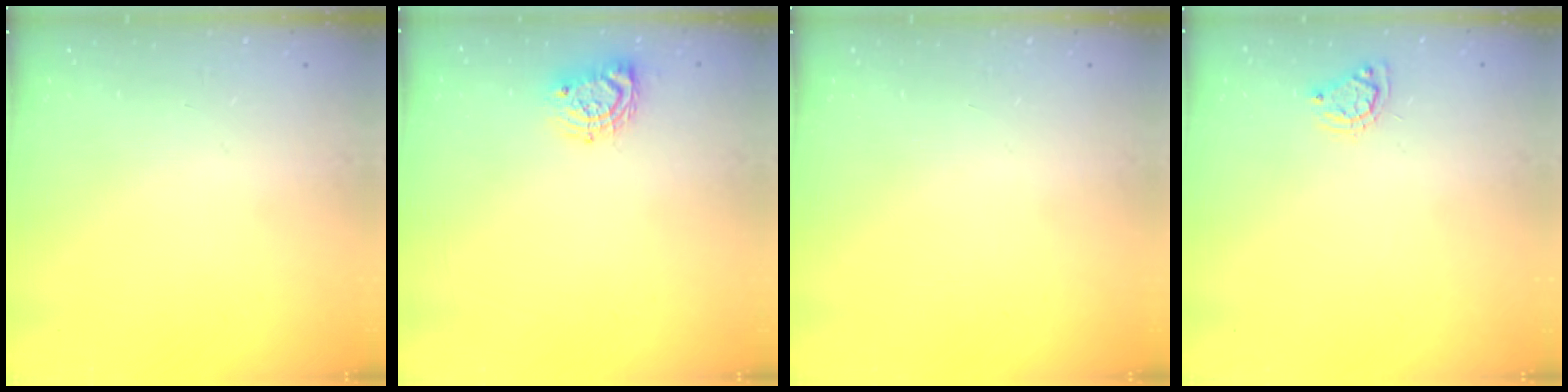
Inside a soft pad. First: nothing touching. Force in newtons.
{"total": 7.8, "press": 7.8, "slide": 0.2}
{"total": 0.0}
{"total": 5.4, "press": 5.4, "slide": 0.4}